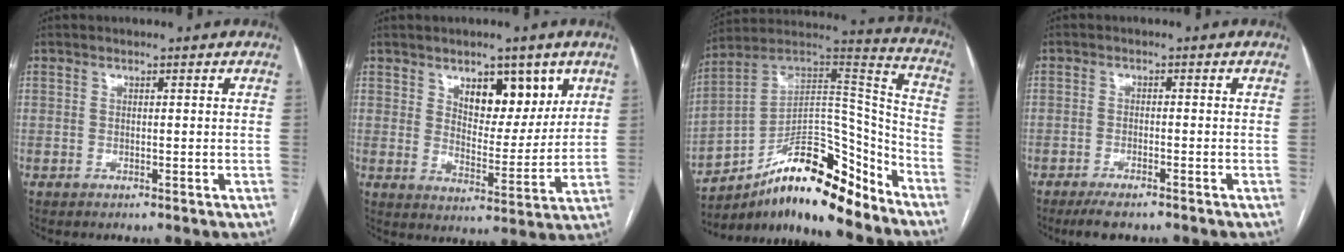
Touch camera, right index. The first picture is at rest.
{"total": 8.9, "force": [4.8, 4.3, 6.2], "torque": [-0.086, -0.002, 0.081]}
{"total": 21.0, "force": [-14.9, 6.2, 13.5], "torque": [-0.214, 0.047, -0.249]}
{"total": 4.1, "force": [-3.2, 0.8, 2.4], "torque": [-0.040, -0.006, -0.052]}